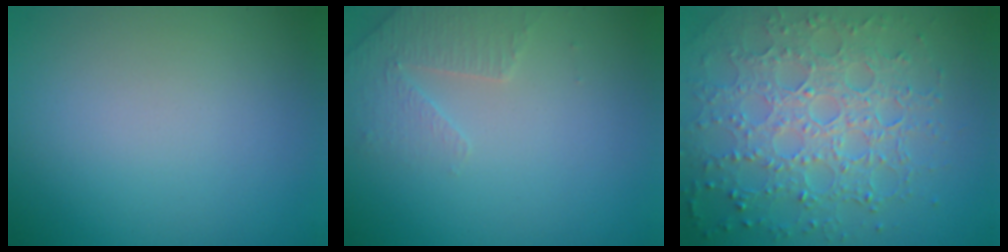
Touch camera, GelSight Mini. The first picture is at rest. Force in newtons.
{"total": 2.3, "press": 2.2, "slide": 0.6}
{"total": 7.7, "press": 5.6, "slide": 5.3}